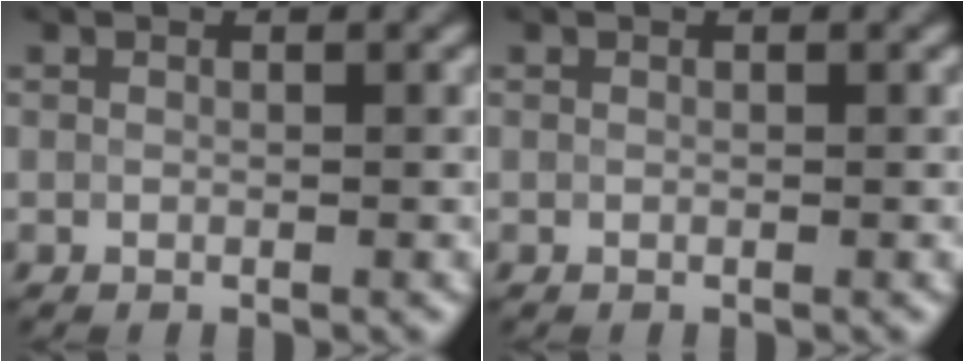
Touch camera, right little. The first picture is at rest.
{"total": 0.0}